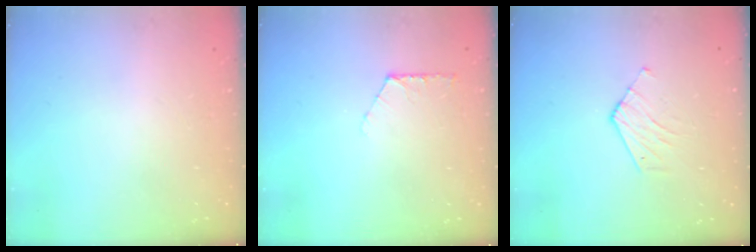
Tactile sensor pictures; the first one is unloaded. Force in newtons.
{"total": 6.1, "press": 6.1, "slide": 0.6}
{"total": 4.1, "press": 4.1, "slide": 0.4}